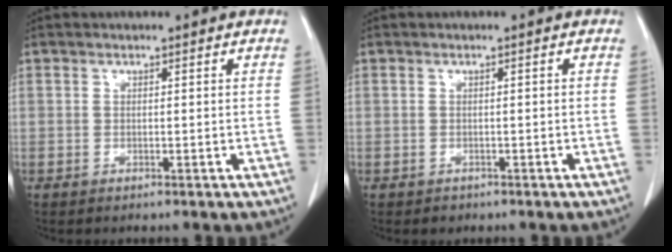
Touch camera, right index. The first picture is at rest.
{"total": 0.8, "force": [-0.5, 0.5, 0.3], "torque": [-0.009, 0.000, -0.002]}